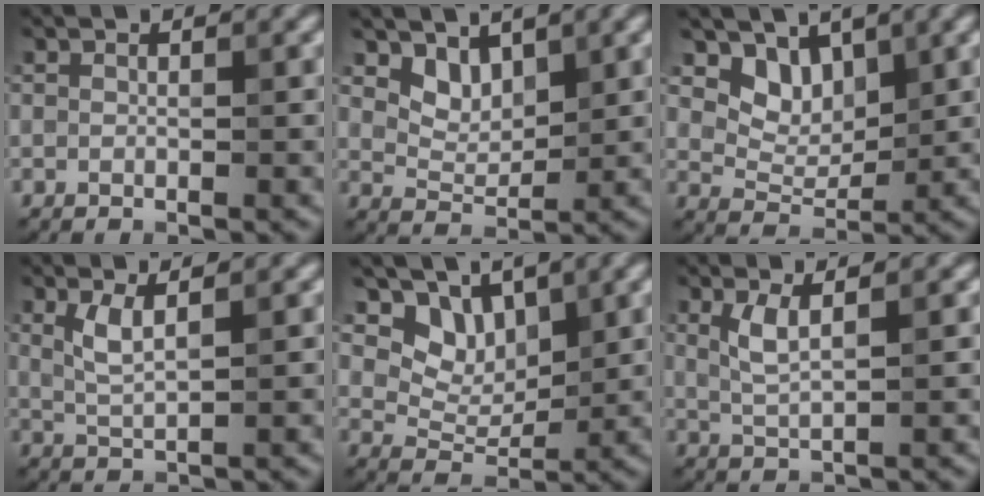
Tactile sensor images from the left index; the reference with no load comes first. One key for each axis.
{"total": 2.5, "fx": 1.5, "fy": 1.5, "fz": 1.3, "tx": -0.029, "ty": -0.016, "tz": 0.026}
{"total": 3.7, "fx": 2.1, "fy": 2.5, "fz": 1.8, "tx": -0.042, "ty": -0.022, "tz": 0.041}
{"total": 2.1, "fx": 0.8, "fy": 0.4, "fz": 1.9, "tx": -0.046, "ty": -0.006, "tz": 0.019}
{"total": 4.2, "fx": 2.4, "fy": 2.8, "fz": 2.0, "tx": -0.039, "ty": -0.018, "tz": 0.039}
{"total": 2.2, "fx": 0.7, "fy": 0.4, "fz": 2.0, "tx": -0.048, "ty": -0.006, "tz": 0.018}